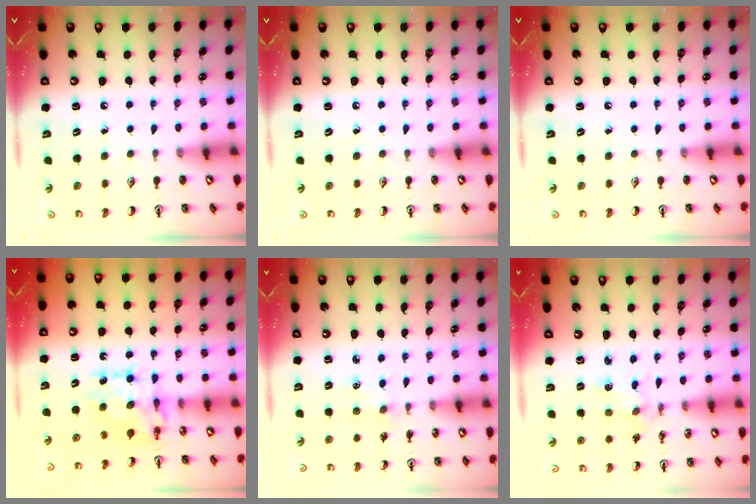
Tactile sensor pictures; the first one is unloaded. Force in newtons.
{"total": 0.0}
{"total": 0.0}
{"total": 9.8, "press": 9.8, "slide": 0.6}
{"total": 1.2, "press": 1.2, "slide": 0.3}
{"total": 1.8, "press": 1.8, "slide": 0.3}